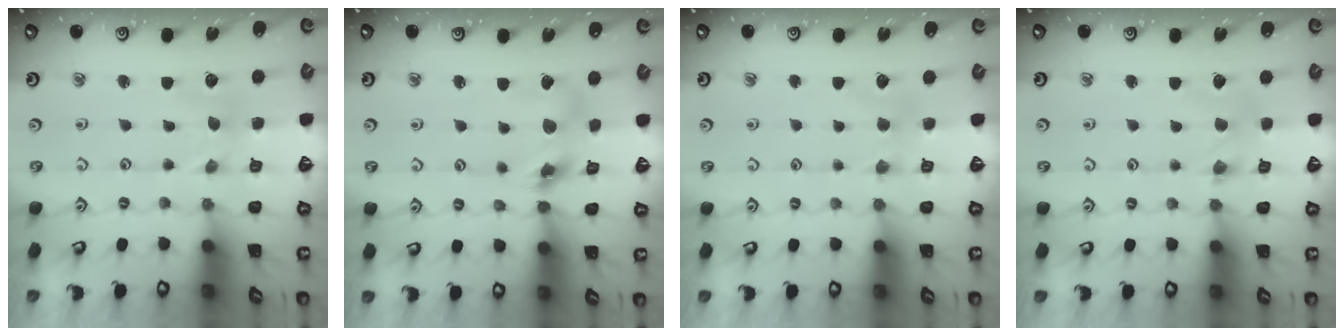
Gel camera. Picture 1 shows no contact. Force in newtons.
{"total": 10.0, "press": 9.9, "slide": 1.2}
{"total": 2.6, "press": 2.6, "slide": 0.4}
{"total": 0.8, "press": 0.8, "slide": 0.2}